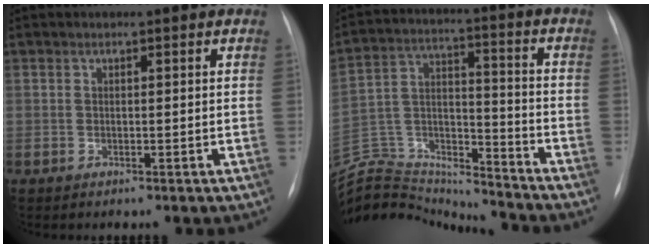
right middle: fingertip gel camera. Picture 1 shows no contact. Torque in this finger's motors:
{"motor_torque": [-0.52, -0.60, -0.06, -0.05]}